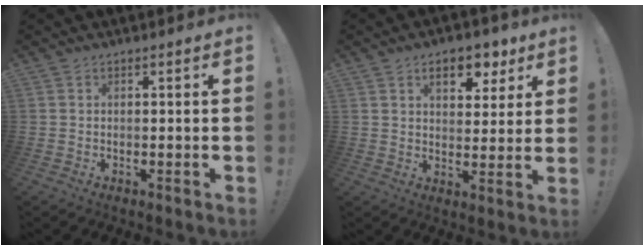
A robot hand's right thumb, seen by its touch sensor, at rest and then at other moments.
{"total": 9.2, "force": [5.0, 5.1, 5.8], "torque": [-0.071, -0.023, 0.085]}